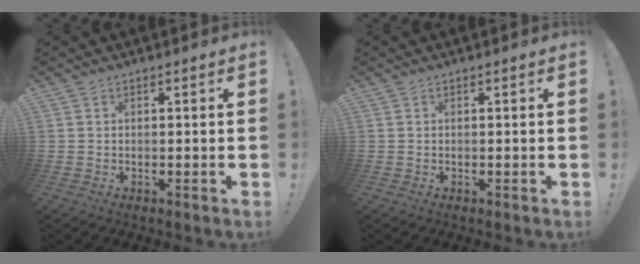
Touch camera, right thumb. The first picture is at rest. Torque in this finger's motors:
{"motor_torque": [0.00, 0.00, 0.00, 0.00, 0.00]}